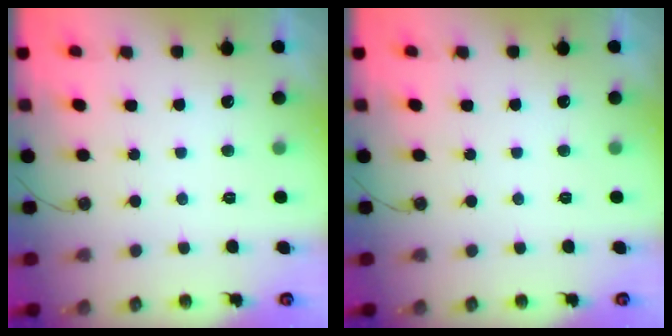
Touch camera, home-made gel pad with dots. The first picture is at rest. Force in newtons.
{"total": 0.0}